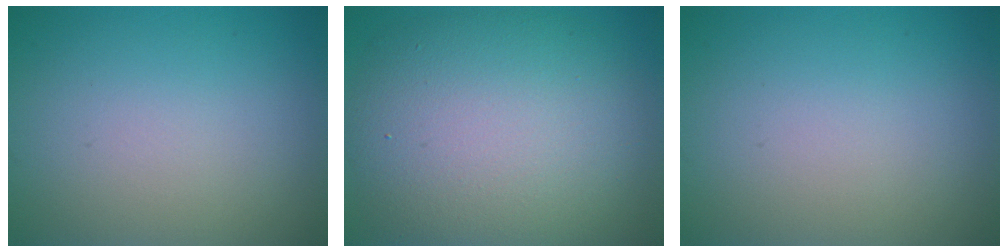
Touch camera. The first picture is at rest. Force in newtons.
{"total": 11.4, "press": 11.4, "slide": 0.6}
{"total": 0.0}